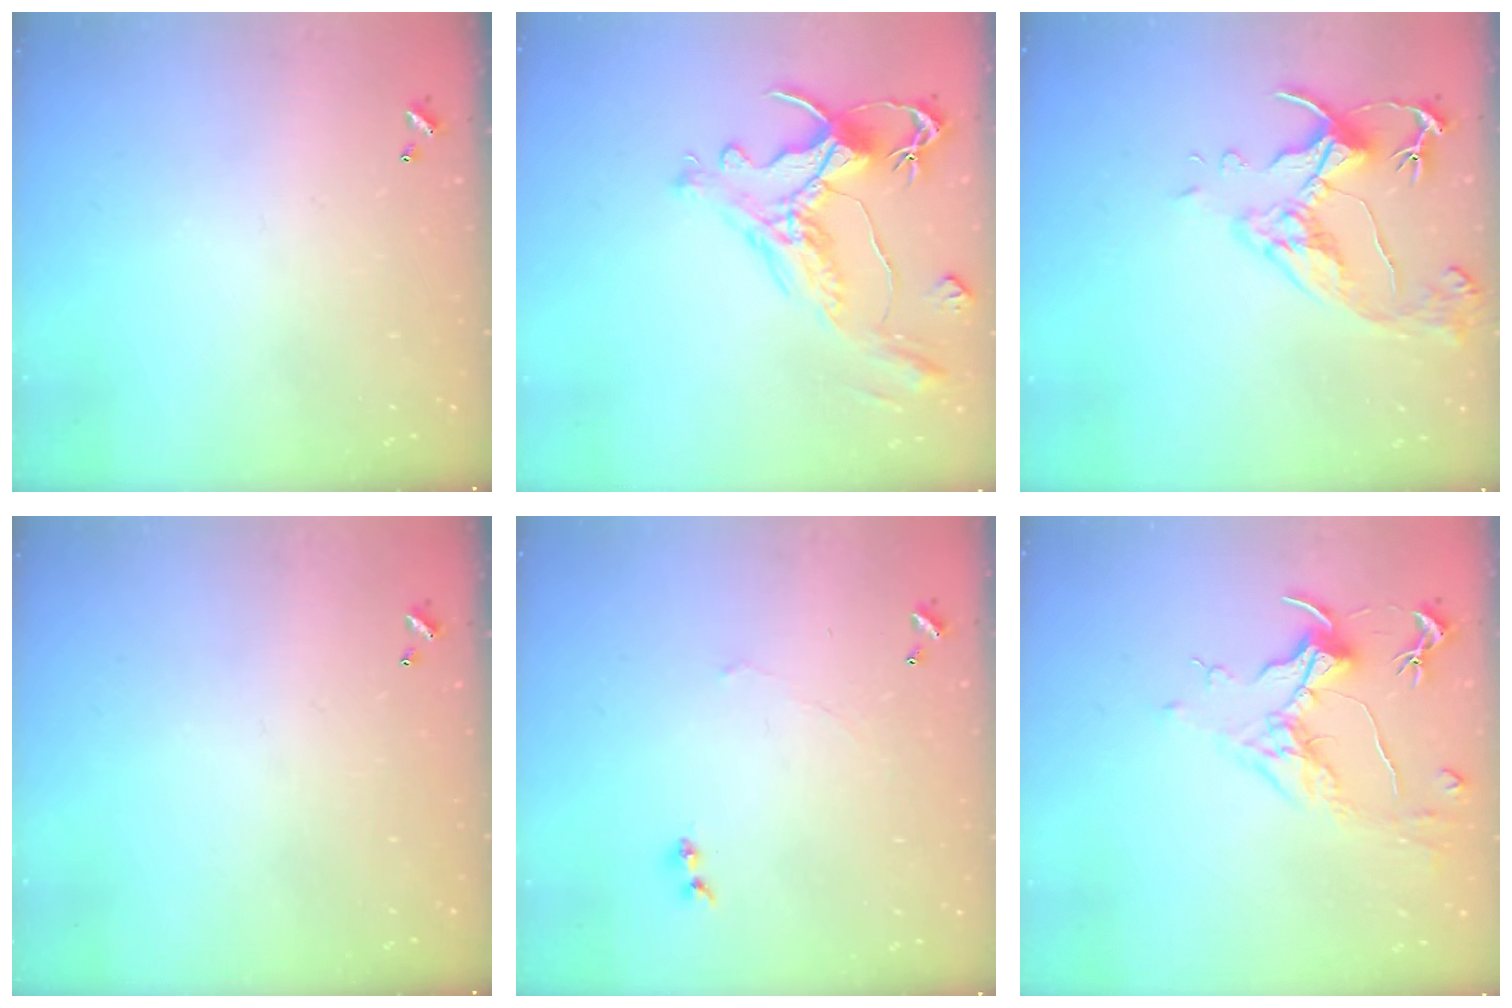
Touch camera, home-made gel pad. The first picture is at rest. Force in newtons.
{"total": 1.5, "press": 0.7, "slide": 1.3}
{"total": 6.6, "press": 6.5, "slide": 1.2}
{"total": 0.0}
{"total": 0.7, "press": 0.1, "slide": 0.7}
{"total": 1.6, "press": 1.4, "slide": 0.7}